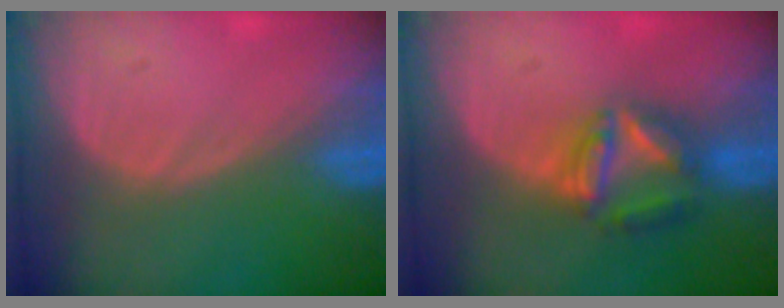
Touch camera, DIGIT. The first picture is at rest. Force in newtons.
{"total": 6.0, "press": 5.9, "slide": 1.0}